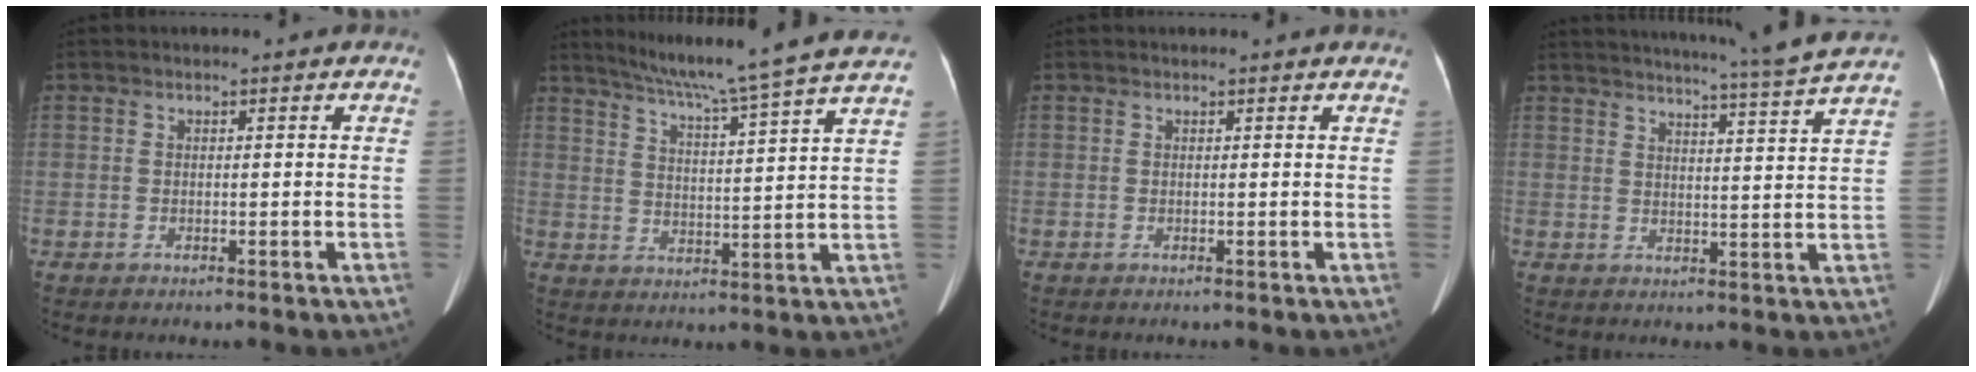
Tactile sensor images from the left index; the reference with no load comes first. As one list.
[{"total": 18.1, "force": [15.6, -2.3, 8.8], "torque": [-0.147, -0.023, 0.208]}, {"total": 1.6, "force": [1.5, -0.2, 0.4], "torque": [-0.016, 0.004, 0.012]}, {"total": 13.8, "force": [12.5, -2.7, 5.3], "torque": [-0.090, -0.043, 0.155]}]